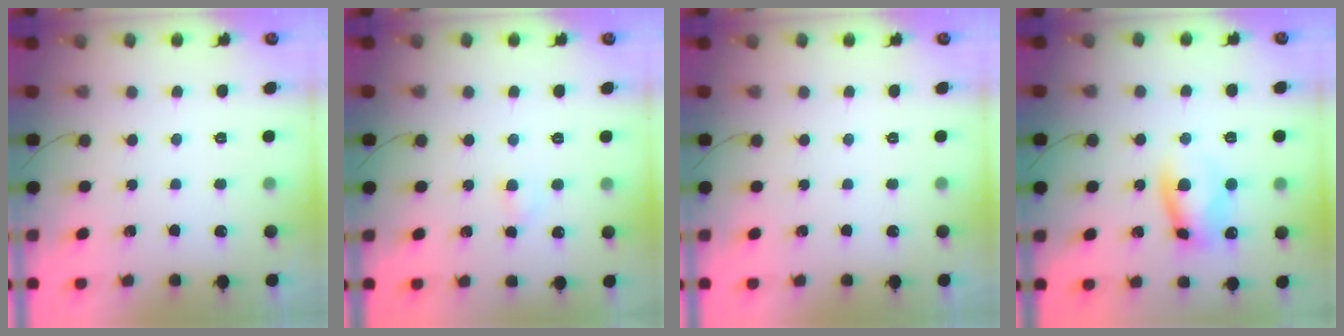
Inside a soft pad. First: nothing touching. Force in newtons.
{"total": 2.6, "press": 2.4, "slide": 0.9}
{"total": 0.0}
{"total": 8.5, "press": 8.5, "slide": 0.7}